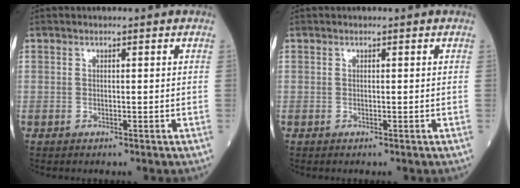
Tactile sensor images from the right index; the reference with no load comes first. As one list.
[{"total": 0.0}]